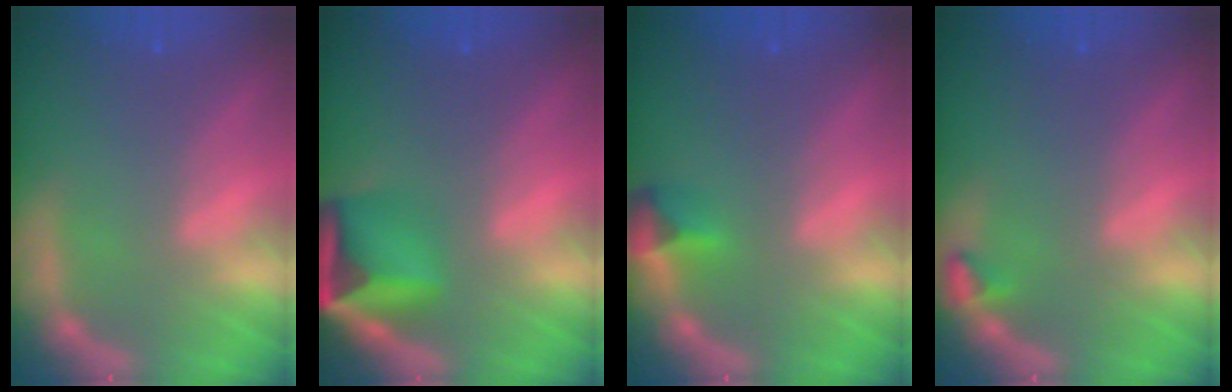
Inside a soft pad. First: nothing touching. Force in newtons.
{"total": 6.9}
{"total": 1.9}
{"total": 0.9}